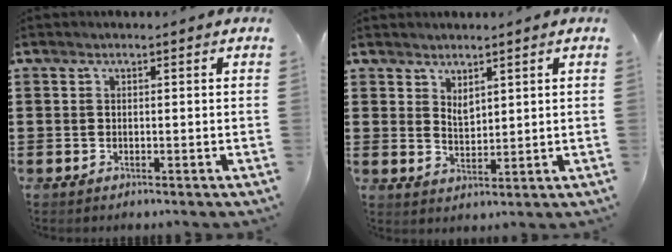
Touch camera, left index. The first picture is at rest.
{"total": 2.7, "force": [2.3, 1.0, 0.8], "torque": [-0.012, -0.004, 0.042]}